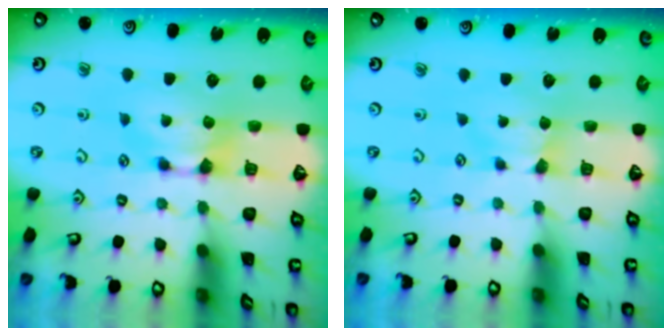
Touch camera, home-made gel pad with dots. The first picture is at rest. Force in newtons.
{"total": 1.2, "press": 1.1, "slide": 0.4}